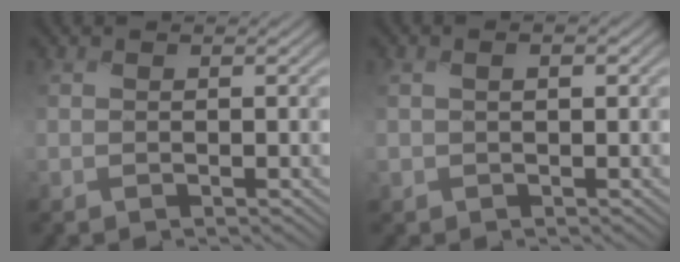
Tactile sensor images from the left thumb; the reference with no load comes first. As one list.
[{"total": 2.0, "force": [0.2, 1.3, 1.5], "torque": [-0.031, -0.001, 0.004]}]